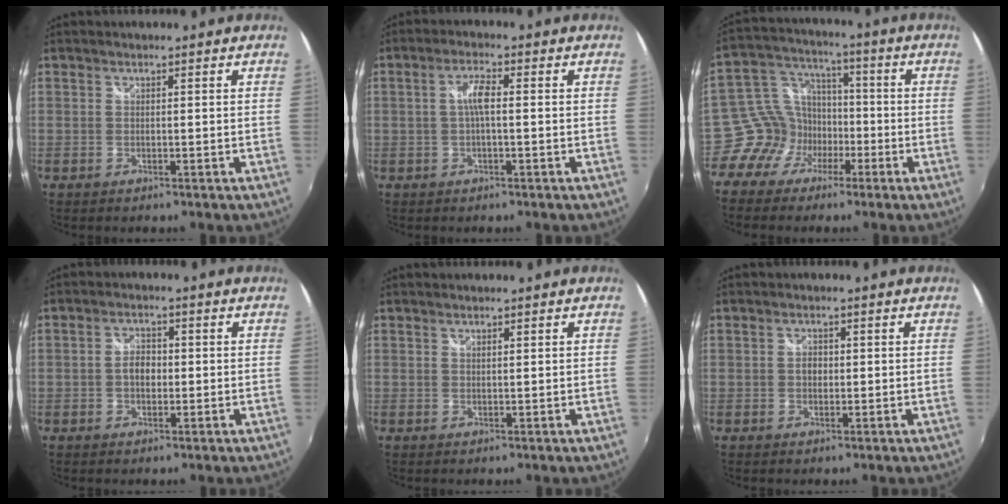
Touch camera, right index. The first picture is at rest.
{"total": 3.5, "force": [0.0, 0.7, 3.4], "torque": [-0.067, 0.007, 0.001]}
{"total": 6.4, "force": [-3.5, 5.4, 0.7], "torque": [-0.015, 0.030, -0.076]}
{"total": 3.5, "force": [-0.3, 2.5, 2.4], "torque": [-0.042, 0.007, -0.006]}
{"total": 0.7, "force": [0.6, 0.2, 0.3], "torque": [-0.003, 0.000, 0.011]}
{"total": 1.7, "force": [0.0, 1.5, 0.9], "torque": [-0.015, 0.003, -0.001]}